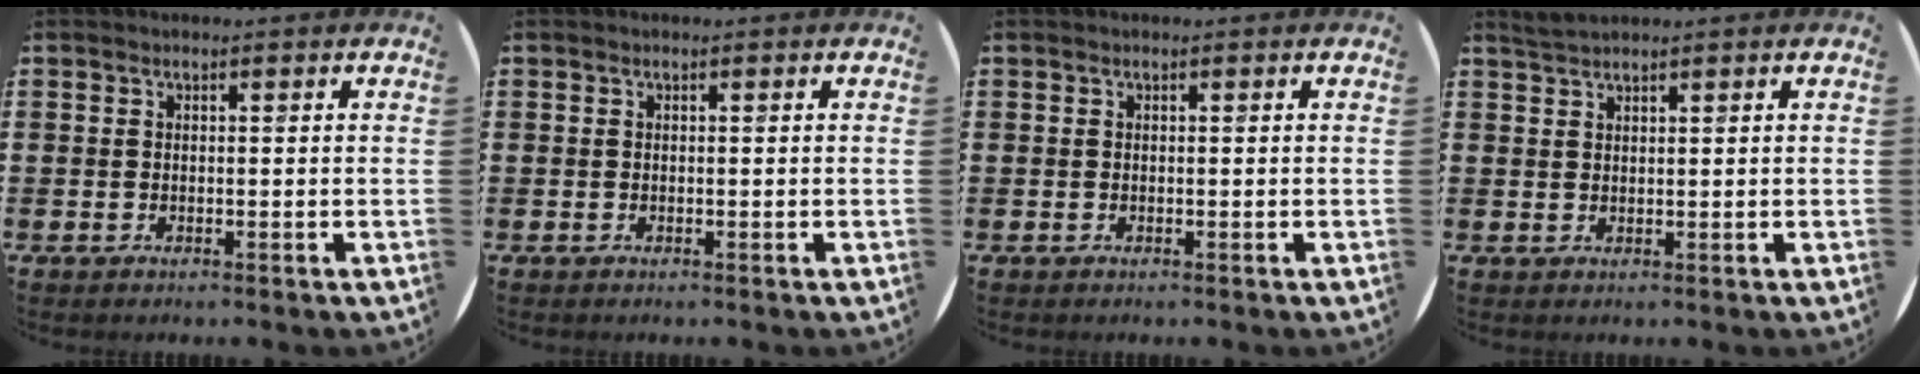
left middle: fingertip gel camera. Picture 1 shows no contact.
{"total": 0.0}
{"total": 0.0}
{"total": 1.5, "force": [1.4, -0.1, 0.2], "torque": [-0.005, 0.001, 0.028]}